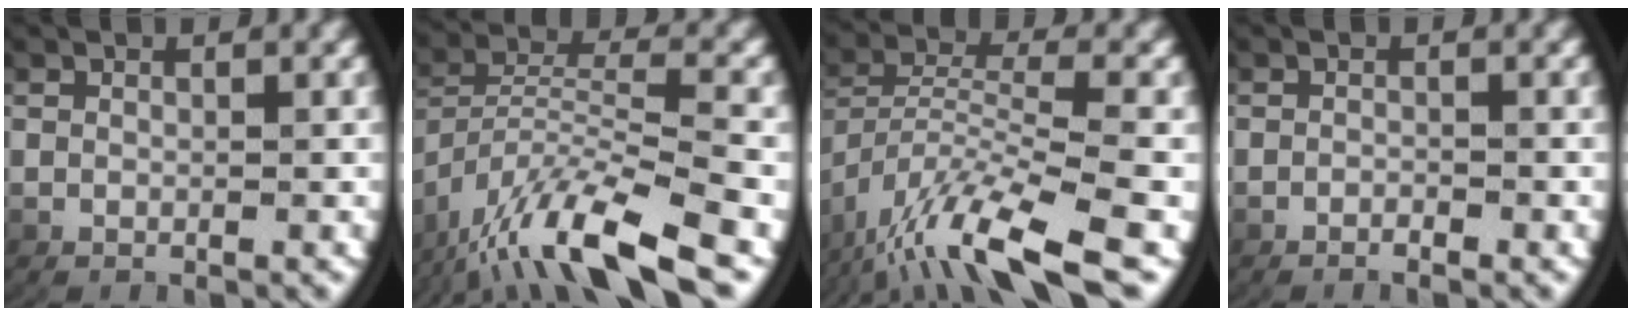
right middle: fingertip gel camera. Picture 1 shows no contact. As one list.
[{"total": 6.6, "force": [-3.8, 1.8, 5.2], "torque": [-0.101, -0.012, -0.049]}, {"total": 7.0, "force": [-4.4, 1.5, 5.3], "torque": [-0.111, -0.020, -0.053]}, {"total": 0.8, "force": [-0.8, -0.1, 0.2], "torque": [-0.008, 0.000, -0.016]}]